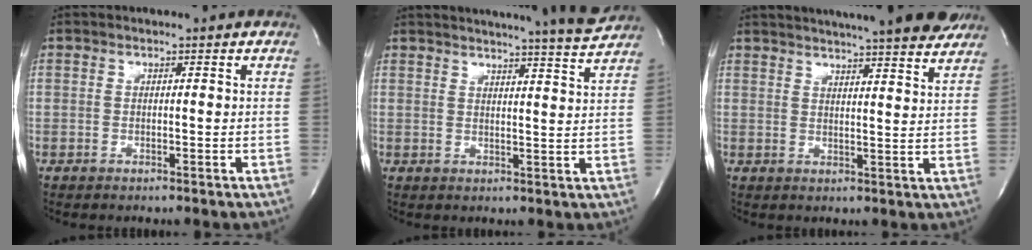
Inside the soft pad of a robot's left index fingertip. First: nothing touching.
{"total": 13.4, "force": [12.7, -1.5, 4.2], "torque": [-0.072, -0.045, 0.154]}
{"total": 22.0, "force": [19.6, 1.8, 9.9], "torque": [-0.158, 0.001, 0.249]}